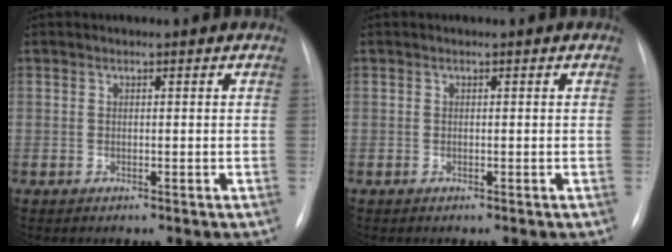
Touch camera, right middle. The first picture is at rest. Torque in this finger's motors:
{"motor_torque": [-0.37, -0.34, 0.02, -0.01]}